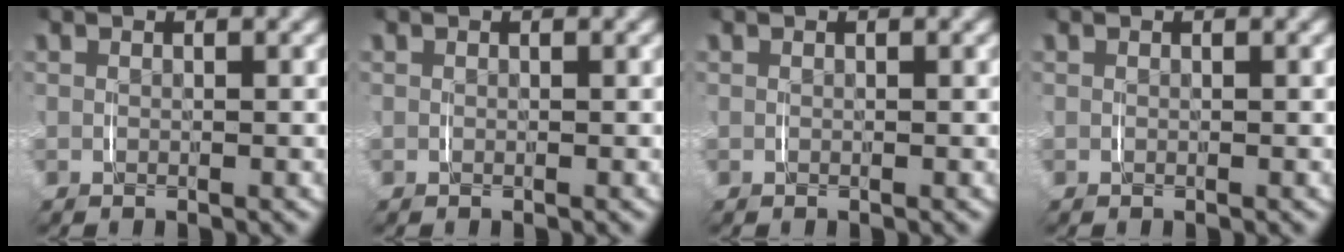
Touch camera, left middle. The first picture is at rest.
{"total": 0.0}
{"total": 0.0}
{"total": 0.0}